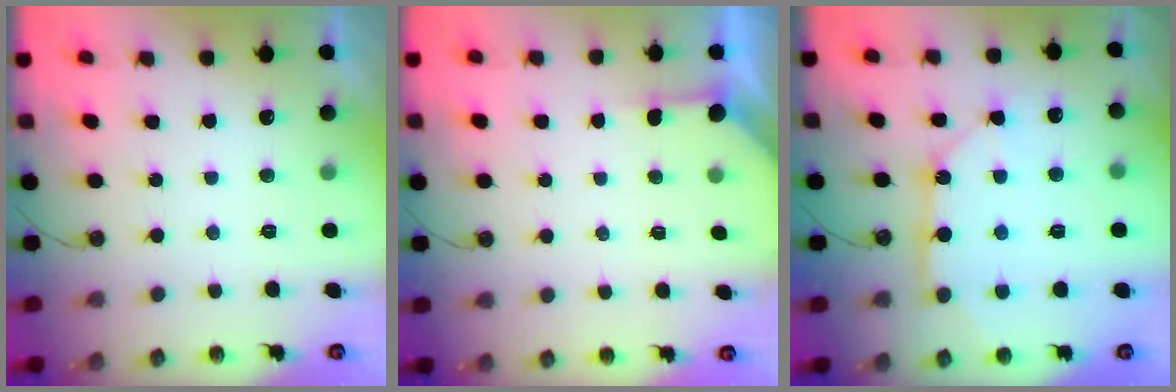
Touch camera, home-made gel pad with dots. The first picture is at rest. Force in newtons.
{"total": 1.8, "press": 1.8, "slide": 0.3}
{"total": 12.6, "press": 12.5, "slide": 1.1}